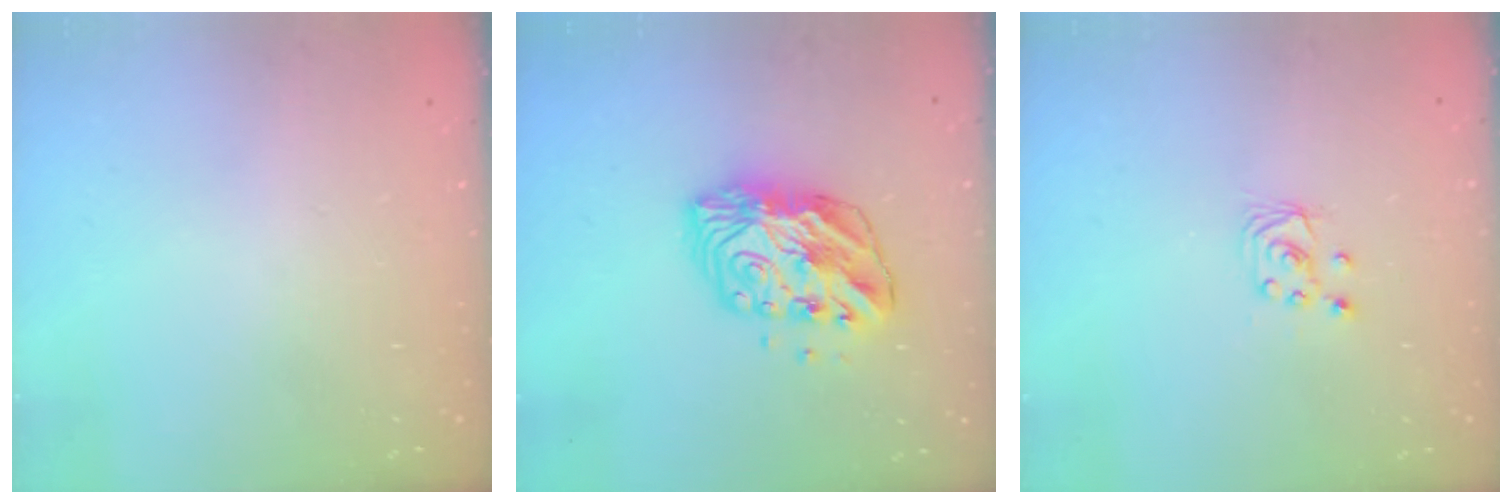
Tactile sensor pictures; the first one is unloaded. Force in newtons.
{"total": 10.7, "press": 10.7, "slide": 1.2}
{"total": 2.4, "press": 2.4, "slide": 0.2}